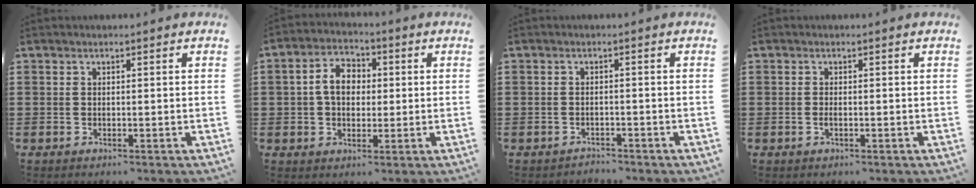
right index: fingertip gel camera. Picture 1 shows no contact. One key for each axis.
{"total": 6.0, "fx": 0.4, "fy": 4.3, "fz": 4.2, "tx": -0.092, "ty": 0.012, "tz": -0.001}
{"total": 2.2, "fx": -2.1, "fy": 0.3, "fz": -0.2, "tx": -0.006, "ty": 0.003, "tz": -0.048}
{"total": 0.7, "fx": -0.2, "fy": 0.2, "fz": 0.6, "tx": -0.012, "ty": -0.004, "tz": -0.003}